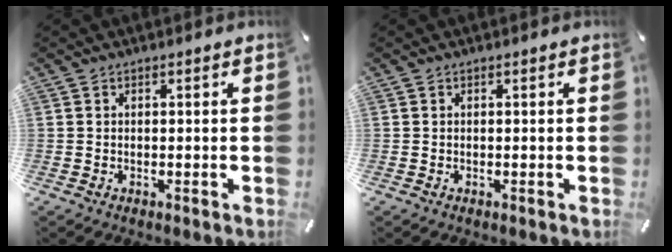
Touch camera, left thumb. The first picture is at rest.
{"total": 0.0}